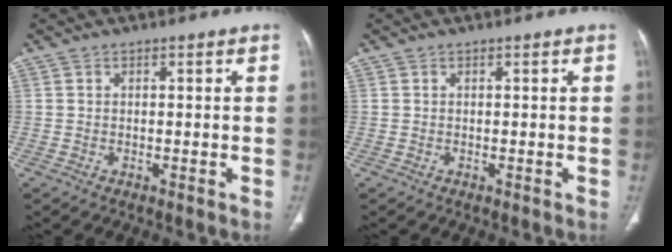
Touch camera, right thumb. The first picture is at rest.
{"total": 0.0}